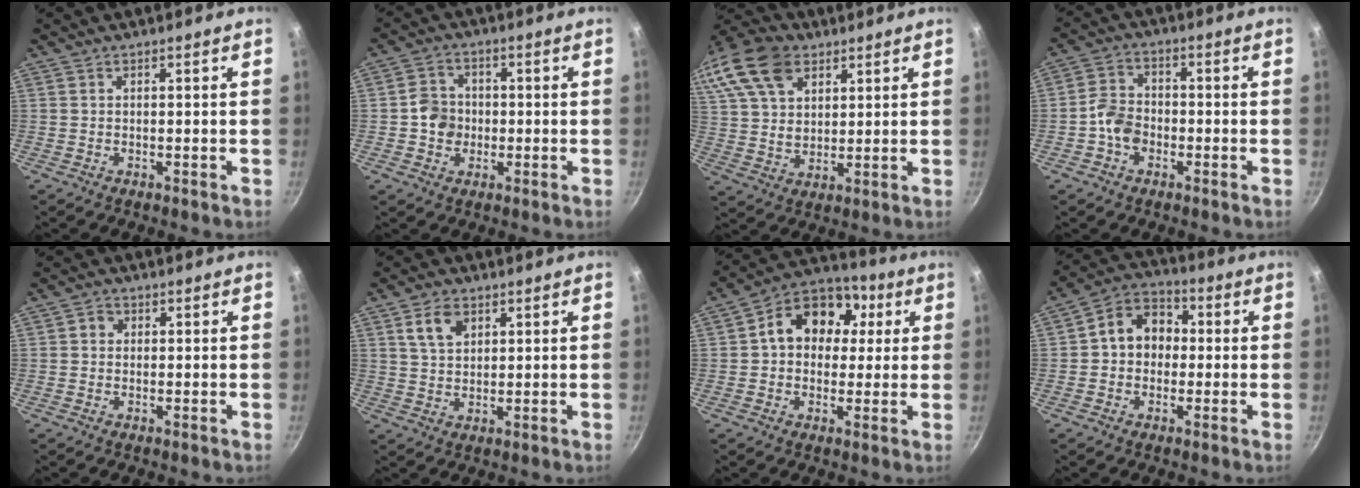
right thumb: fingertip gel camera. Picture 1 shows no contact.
{"total": 5.6, "force": [-0.6, 5.1, 2.2], "torque": [-0.013, 0.013, -0.021]}
{"total": 24.3, "force": [12.2, 16.0, 13.5], "torque": [-0.310, 0.031, 0.227]}
{"total": 5.7, "force": [-2.2, 4.3, 3.0], "torque": [-0.042, 0.025, -0.049]}
{"total": 2.0, "force": [0.3, 1.8, 0.8], "torque": [-0.006, 0.004, -0.001]}
{"total": 5.6, "force": [2.5, 3.6, 3.5], "torque": [-0.054, -0.005, 0.048]}
{"total": 14.4, "force": [2.8, 11.4, 8.4], "torque": [-0.100, 0.026, 0.025]}
{"total": 9.6, "force": [0.2, 7.9, 5.5], "torque": [-0.050, 0.028, -0.017]}